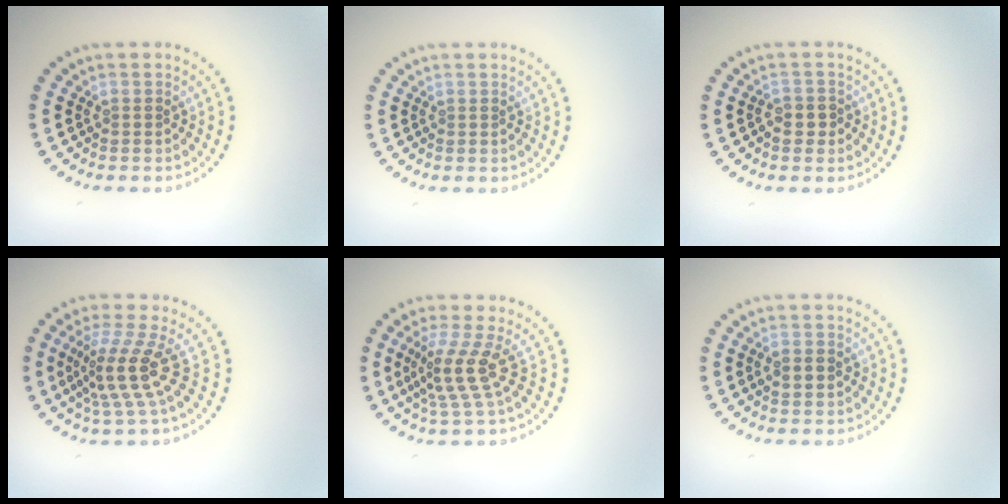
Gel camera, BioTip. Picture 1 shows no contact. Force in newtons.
{"total": 0.0}
{"total": 1.2, "press": 1.1, "slide": 0.3}
{"total": 4.1, "press": 2.8, "slide": 2.9}
{"total": 3.7, "press": 2.6, "slide": 2.5}
{"total": 2.3, "press": 2.3, "slide": 0.0}